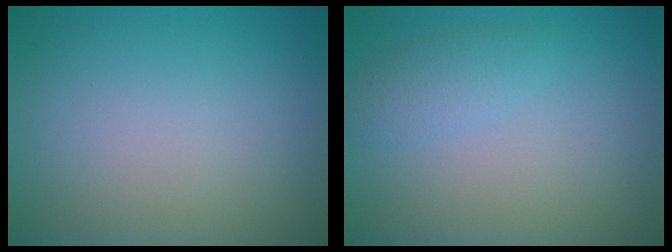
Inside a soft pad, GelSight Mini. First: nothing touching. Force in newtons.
{"total": 1.7, "press": 1.7, "slide": 0.1}